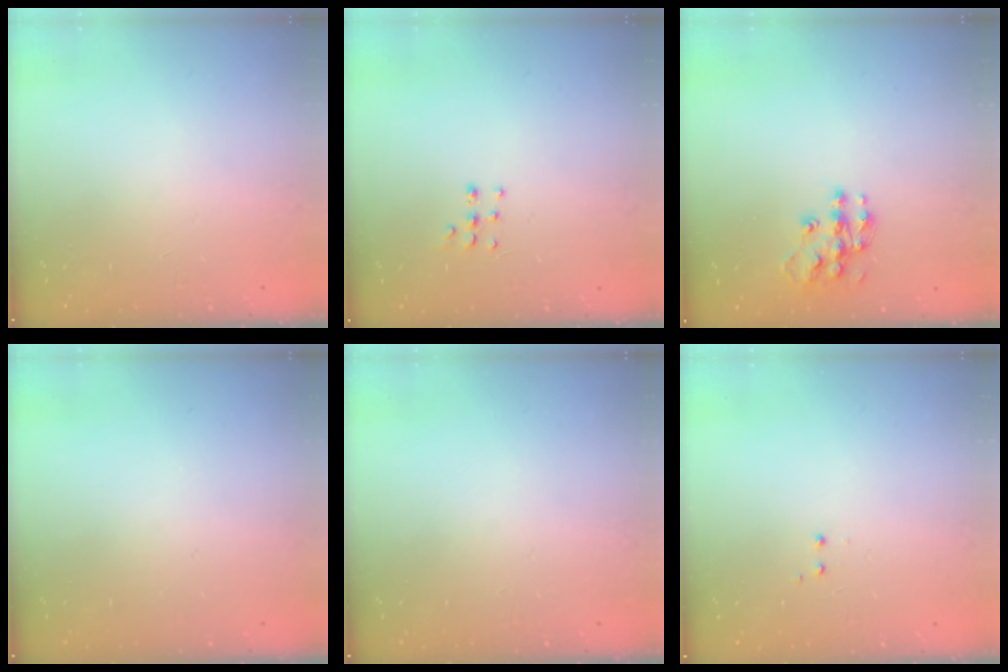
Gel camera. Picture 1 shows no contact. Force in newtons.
{"total": 5.9, "press": 5.8, "slide": 0.7}
{"total": 11.3, "press": 11.3, "slide": 0.7}
{"total": 0.0}
{"total": 0.0}
{"total": 1.2, "press": 1.0, "slide": 0.6}